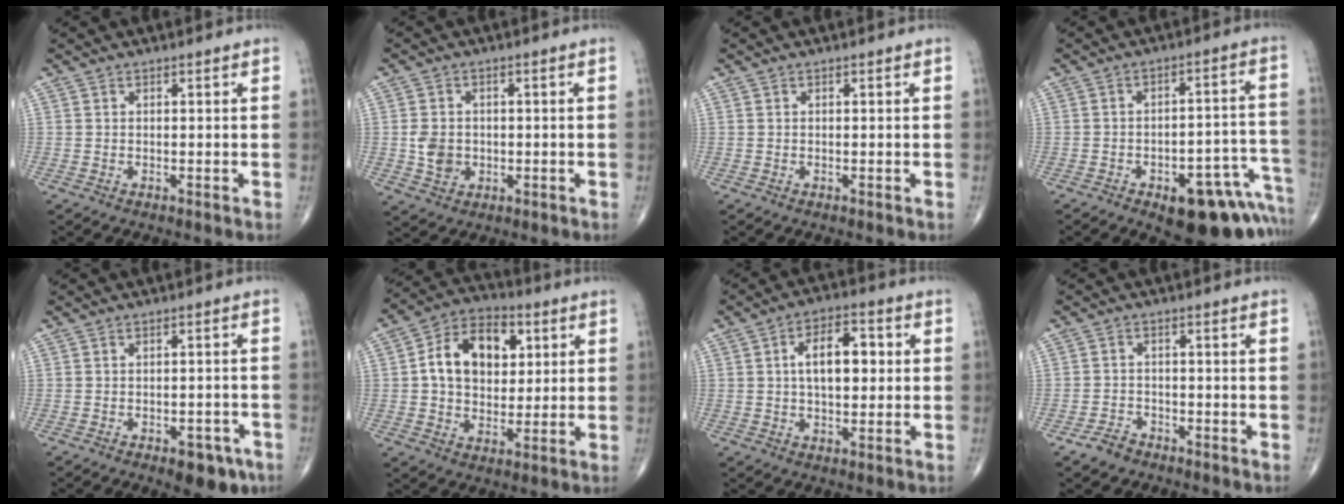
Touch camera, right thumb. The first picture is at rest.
{"total": 4.9, "force": [-0.4, 4.0, 2.7], "torque": [-0.033, 0.000, -0.003]}
{"total": 0.0}
{"total": 17.3, "force": [-9.5, 7.7, 12.2], "torque": [-0.077, 0.087, -0.113]}
{"total": 6.6, "force": [-4.0, 3.2, 4.2], "torque": [-0.031, 0.020, -0.047]}
{"total": 15.0, "force": [3.2, 10.4, 10.2], "torque": [-0.132, 0.007, 0.048]}
{"total": 9.7, "force": [1.1, 5.2, 8.1], "torque": [-0.112, 0.016, 0.015]}
{"total": 3.3, "force": [-2.5, 1.9, 0.9], "torque": [-0.015, 0.012, -0.045]}